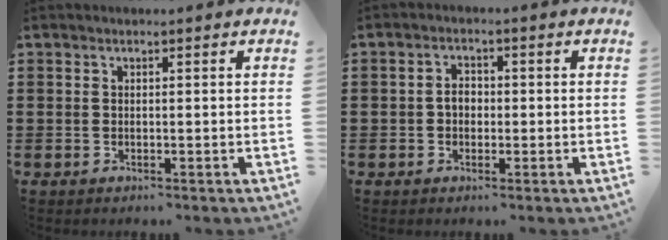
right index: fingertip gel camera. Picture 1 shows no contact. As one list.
[{"total": 2.3, "force": [-0.4, 1.6, 1.6], "torque": [-0.033, 0.004, -0.008]}]